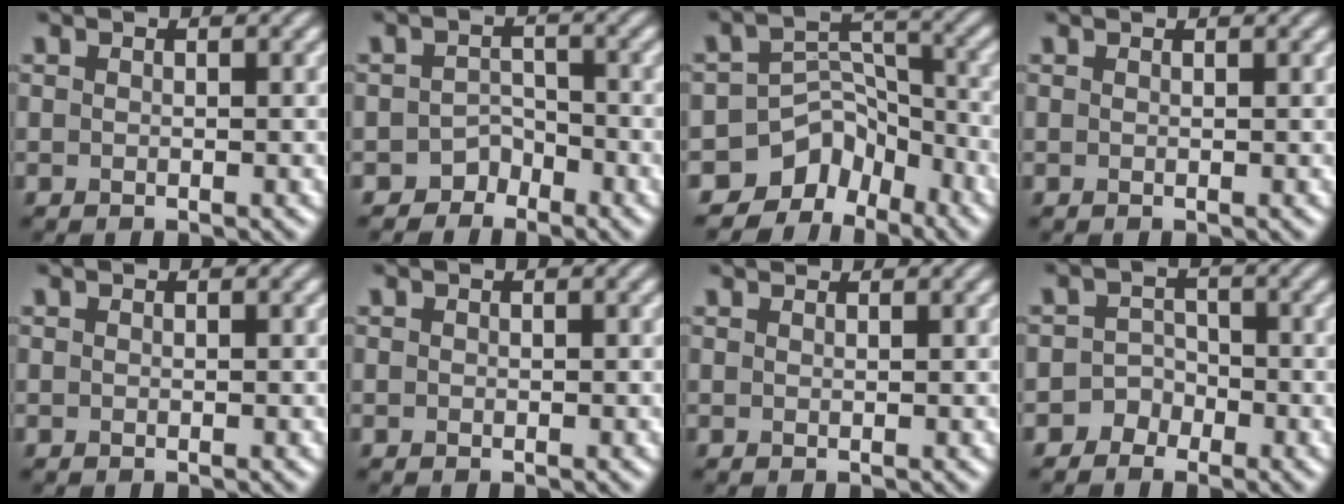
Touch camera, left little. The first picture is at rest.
{"total": 1.9, "force": [-1.5, 1.1, 0.1], "torque": [0.008, 0.011, -0.030]}
{"total": 6.8, "force": [-5.0, 4.3, 1.8], "torque": [-0.006, 0.010, -0.085]}
{"total": 0.9, "force": [0.8, 0.2, 0.3], "torque": [-0.005, -0.002, 0.005]}
{"total": 0.0}
{"total": 0.0}
{"total": 1.5, "force": [1.5, 0.2, 0.4], "torque": [-0.015, -0.002, 0.014]}
{"total": 2.1, "force": [-1.4, 1.6, 0.1], "torque": [0.023, 0.012, -0.036]}